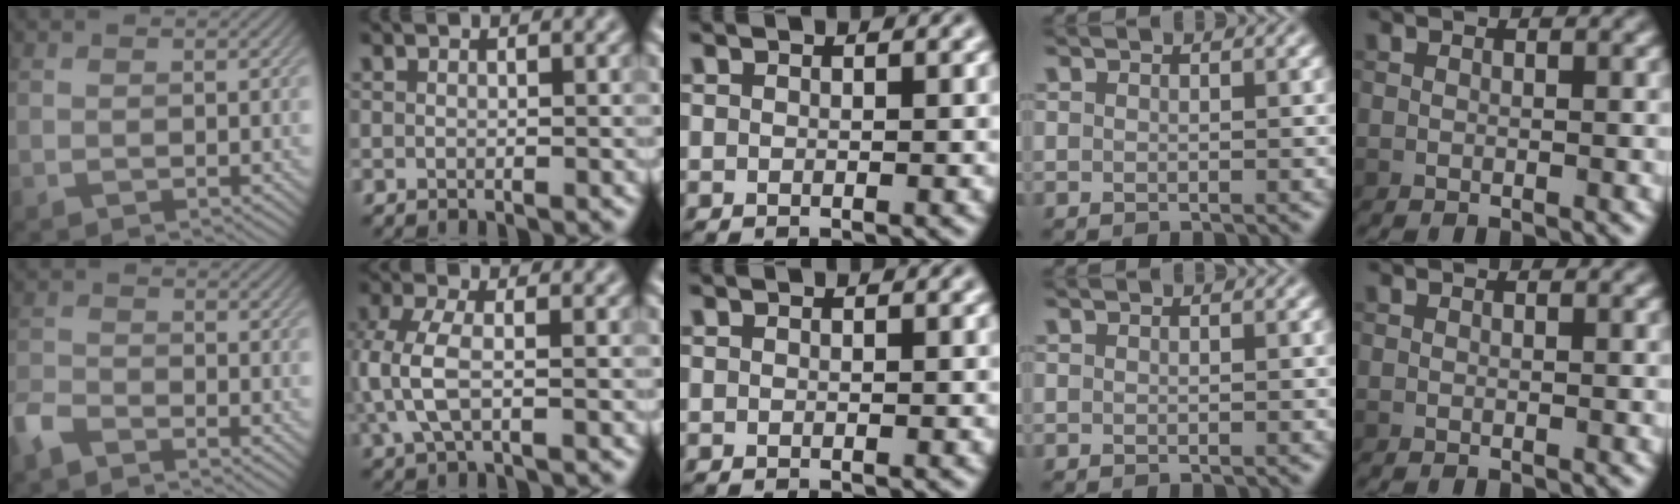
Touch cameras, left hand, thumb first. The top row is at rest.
{"thumb": {"total": 4.1, "force": [-3.4, 1.4, 2.0], "torque": [-0.047, -0.006, -0.083]}, "index": {"total": 4.2, "force": [-0.2, 2.0, 3.7], "torque": [-0.094, 0.002, -0.008]}}